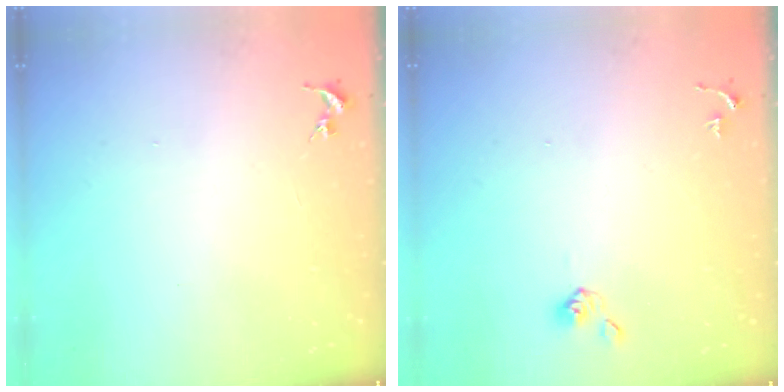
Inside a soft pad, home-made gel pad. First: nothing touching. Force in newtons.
{"total": 4.6, "press": 4.6, "slide": 0.7}